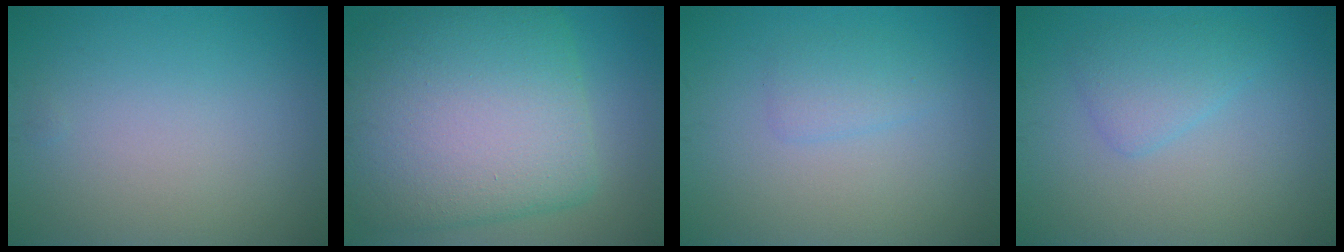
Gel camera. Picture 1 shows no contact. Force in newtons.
{"total": 13.0, "press": 13.0, "slide": 0.4}
{"total": 1.6, "press": 1.6, "slide": 0.1}
{"total": 2.4, "press": 2.4, "slide": 0.1}